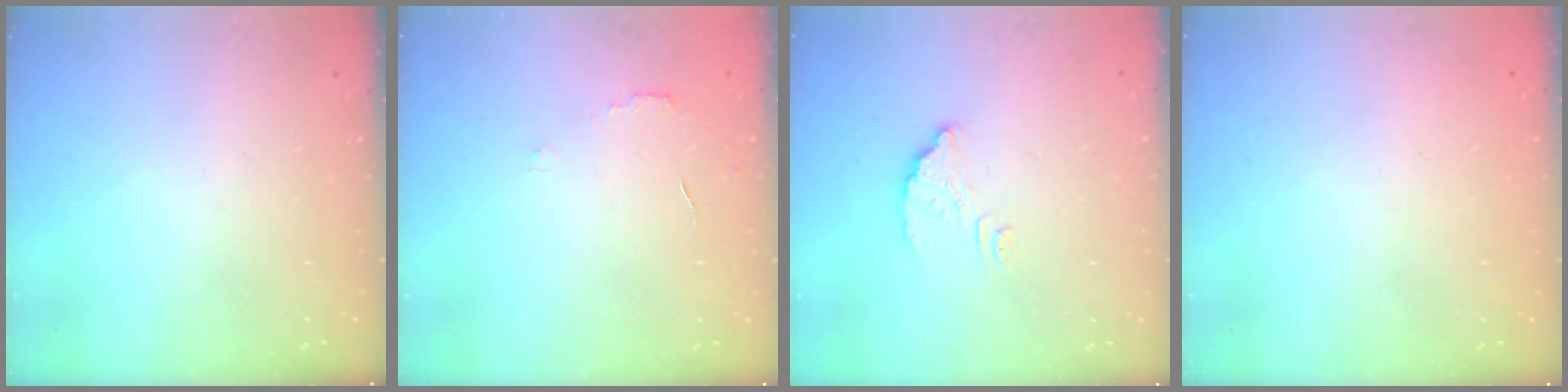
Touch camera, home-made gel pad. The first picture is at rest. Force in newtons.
{"total": 2.9, "press": 2.9, "slide": 0.2}
{"total": 3.8, "press": 3.8, "slide": 0.3}
{"total": 2.2, "press": 2.2, "slide": 0.1}